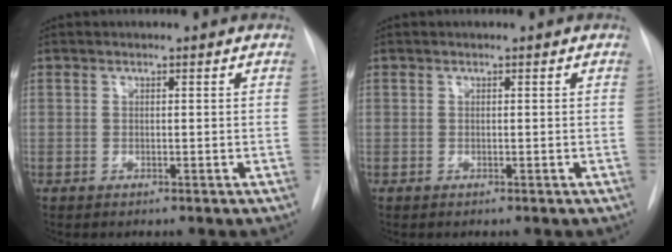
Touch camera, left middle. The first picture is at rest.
{"total": 0.0}